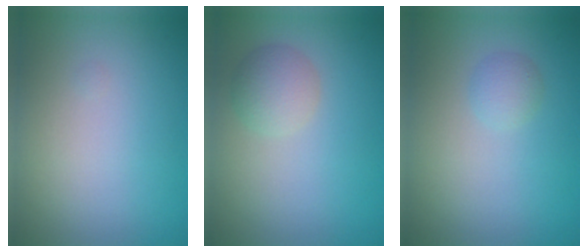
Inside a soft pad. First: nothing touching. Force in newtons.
{"total": 1.9, "press": 1.9, "slide": 0.1}
{"total": 1.3, "press": 1.3, "slide": 0.0}